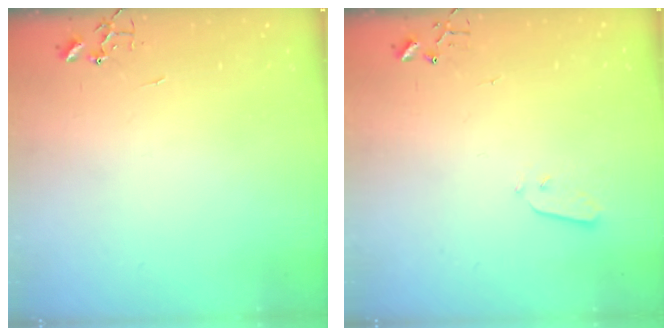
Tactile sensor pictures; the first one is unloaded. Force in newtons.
{"total": 3.6, "press": 3.6, "slide": 0.2}